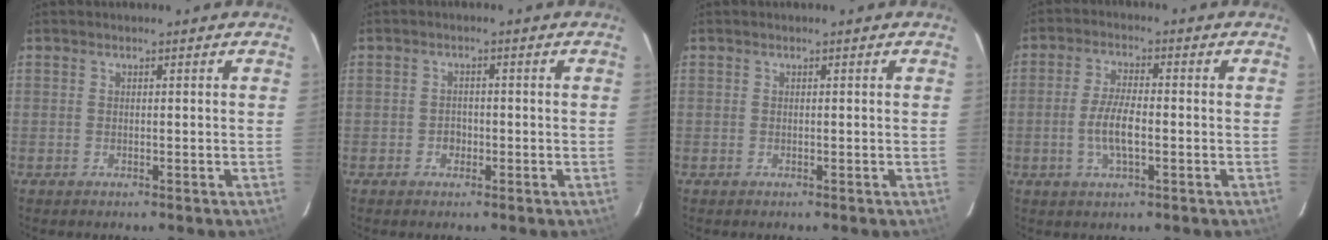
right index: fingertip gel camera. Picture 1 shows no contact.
{"total": 2.0, "force": [-0.8, 1.7, 0.6], "torque": [-0.011, 0.004, -0.011]}
{"total": 0.0}
{"total": 6.3, "force": [-1.5, 2.0, 5.7], "torque": [-0.117, -0.002, -0.029]}